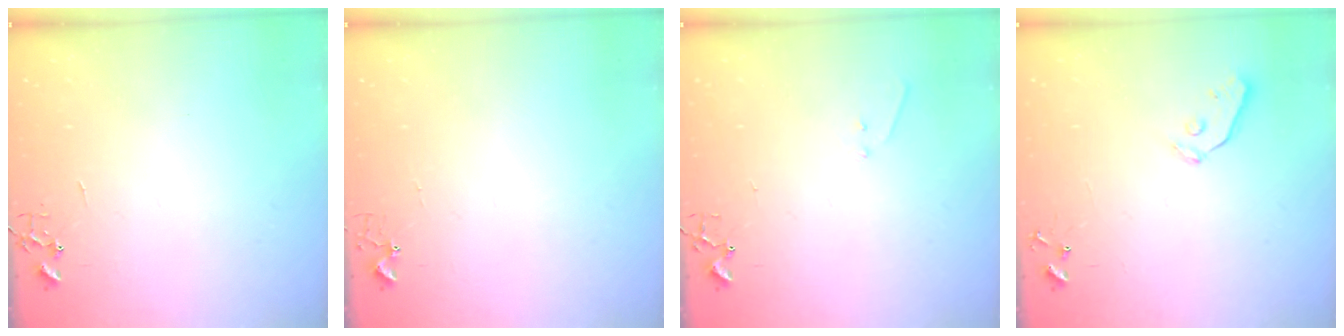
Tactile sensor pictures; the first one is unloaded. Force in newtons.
{"total": 2.7, "press": 2.7, "slide": 0.3}
{"total": 5.7, "press": 5.7, "slide": 0.7}
{"total": 5.7, "press": 5.7, "slide": 0.4}